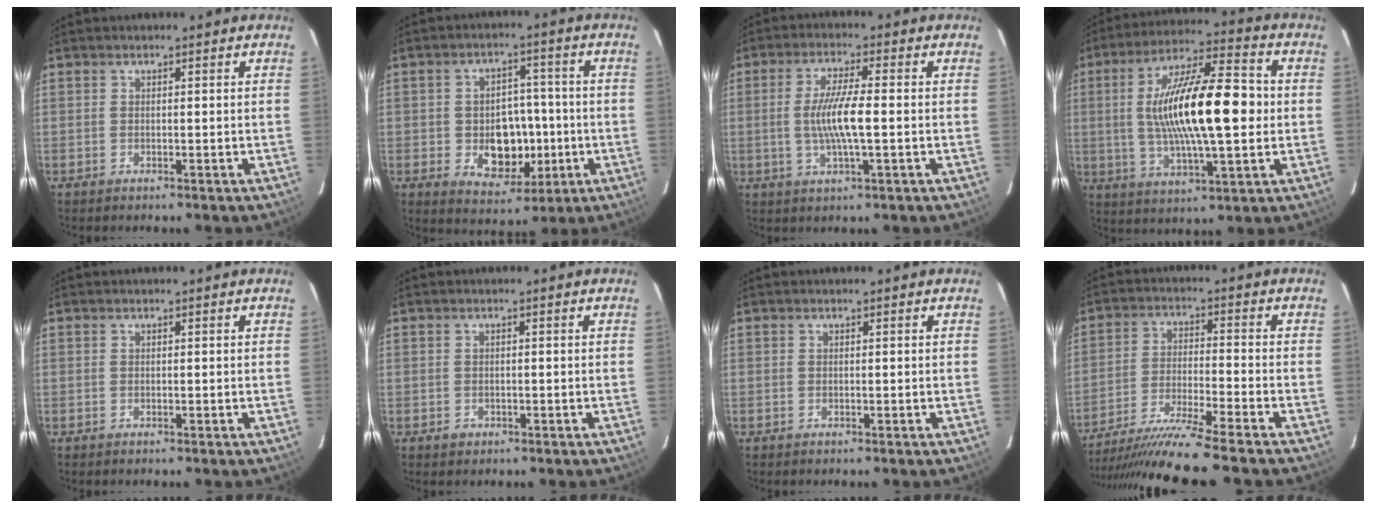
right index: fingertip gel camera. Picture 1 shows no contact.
{"total": 9.9, "force": [-2.1, 7.3, 6.4], "torque": [-0.120, 0.009, -0.013]}
{"total": 7.8, "force": [-0.7, 0.9, 7.7], "torque": [-0.146, -0.004, -0.013]}
{"total": 19.5, "force": [0.7, 5.0, 18.9], "torque": [-0.340, 0.013, 0.013]}
{"total": 0.0}
{"total": 1.4, "force": [-0.6, 1.2, 0.3], "torque": [-0.005, 0.001, -0.005]}
{"total": 0.0}
{"total": 15.3, "force": [-13.4, -2.1, 7.2], "torque": [-0.148, -0.030, -0.235]}